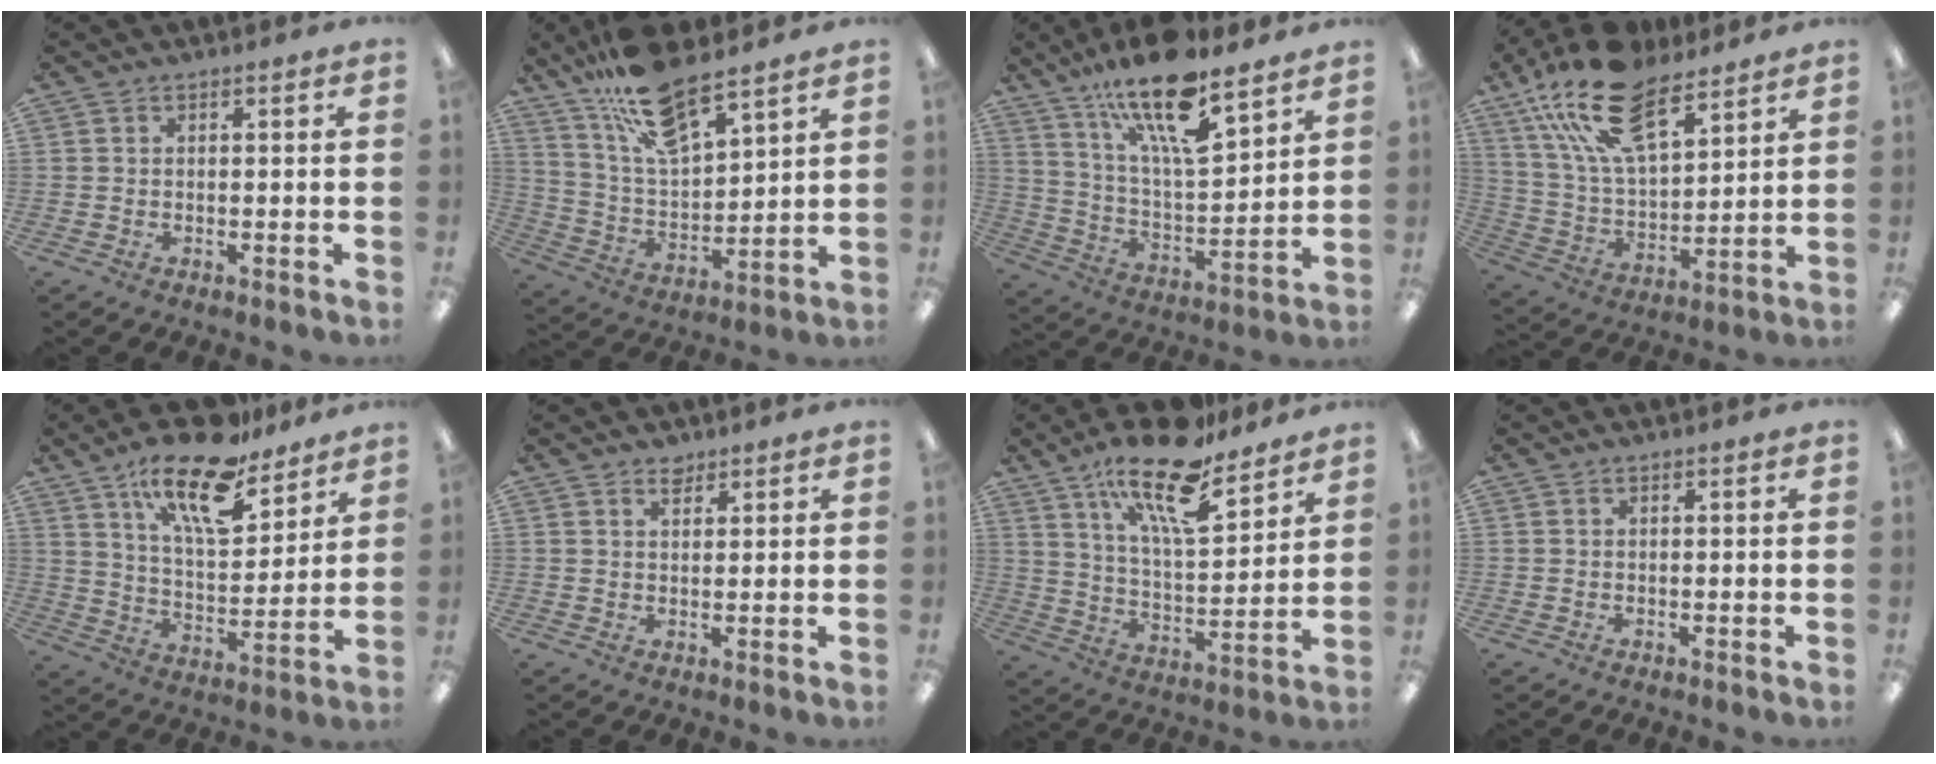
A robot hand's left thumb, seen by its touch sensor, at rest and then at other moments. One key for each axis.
{"total": 16.0, "fx": 12.4, "fy": 4.8, "fz": 8.9, "tx": -0.174, "ty": -0.066, "tz": 0.218}
{"total": 20.0, "fx": 13.9, "fy": 6.2, "fz": 13.0, "tx": -0.218, "ty": -0.083, "tz": 0.233}
{"total": 21.1, "fx": 13.8, "fy": 9.8, "fz": 12.6, "tx": -0.245, "ty": -0.061, "tz": 0.248}
{"total": 18.3, "fx": 13.2, "fy": 7.0, "fz": 10.7, "tx": -0.176, "ty": -0.075, "tz": 0.222}
{"total": 2.4, "fx": 1.9, "fy": 1.1, "fz": 0.8, "tx": -0.002, "ty": -0.009, "tz": 0.033}
{"total": 20.0, "fx": 14.2, "fy": 6.7, "fz": 12.4, "tx": -0.211, "ty": -0.081, "tz": 0.240}
{"total": 0.0}